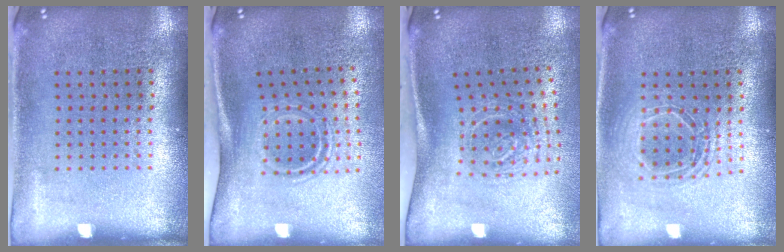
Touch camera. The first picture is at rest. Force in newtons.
{"total": 1.9, "press": 1.1, "slide": 1.5}
{"total": 1.9, "press": 1.3, "slide": 1.4}
{"total": 1.8, "press": 1.5, "slide": 1.0}